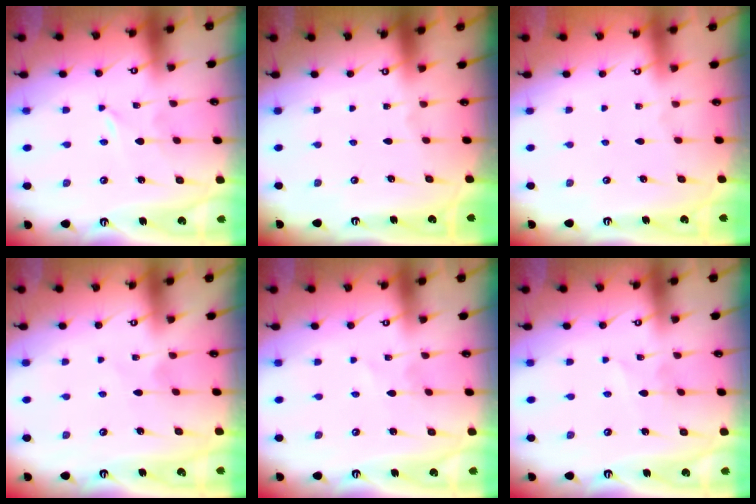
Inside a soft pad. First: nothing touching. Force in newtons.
{"total": 0.0}
{"total": 0.0}
{"total": 3.3, "press": 3.3, "slide": 0.4}
{"total": 1.2, "press": 1.2, "slide": 0.1}
{"total": 2.7, "press": 2.7, "slide": 0.2}